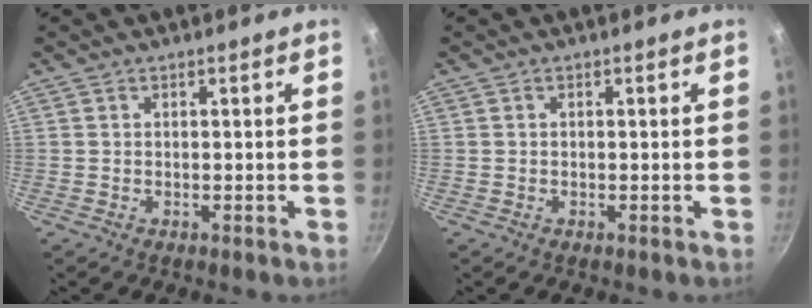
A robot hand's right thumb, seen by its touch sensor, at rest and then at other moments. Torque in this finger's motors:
{"motor_torque": [-0.15, 0.19, 0.04, -0.19, 0.09]}